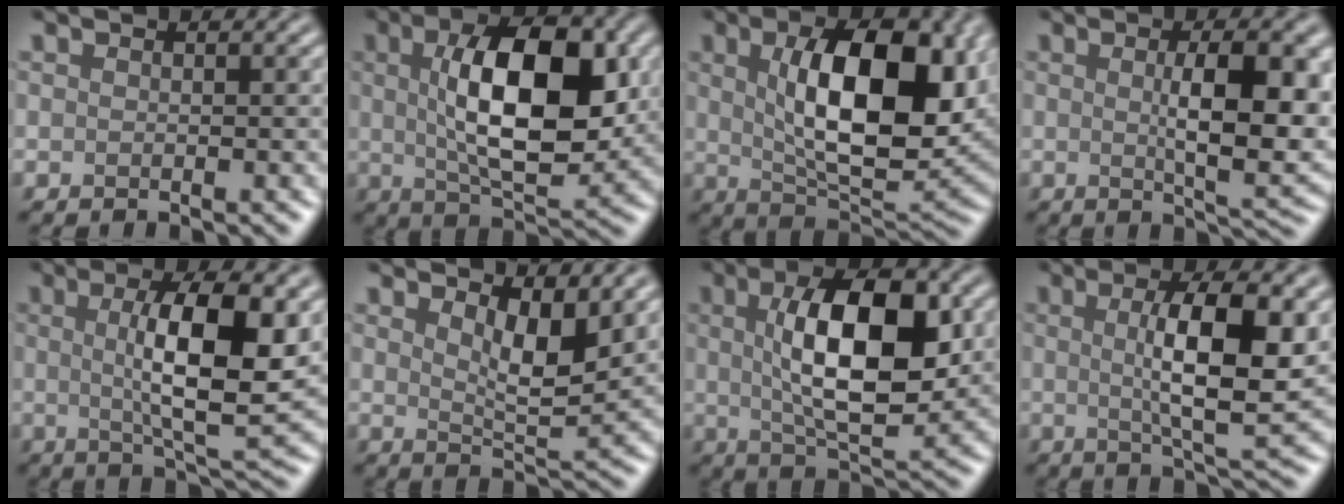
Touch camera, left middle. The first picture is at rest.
{"total": 10.7, "force": [1.6, 4.6, 9.5], "torque": [-0.148, 0.006, 0.027]}
{"total": 11.5, "force": [2.1, 4.9, 10.2], "torque": [-0.155, 0.002, 0.038]}
{"total": 7.9, "force": [0.7, 2.1, 7.5], "torque": [-0.104, -0.002, 0.015]}
{"total": 9.0, "force": [1.2, 2.3, 8.6], "torque": [-0.129, -0.005, 0.023]}
{"total": 4.5, "force": [2.1, 1.4, 3.7], "torque": [-0.061, -0.011, 0.036]}
{"total": 10.2, "force": [1.6, 4.0, 9.2], "torque": [-0.143, 0.007, 0.026]}
{"total": 8.0, "force": [1.0, 2.0, 7.7], "torque": [-0.117, 0.000, 0.018]}